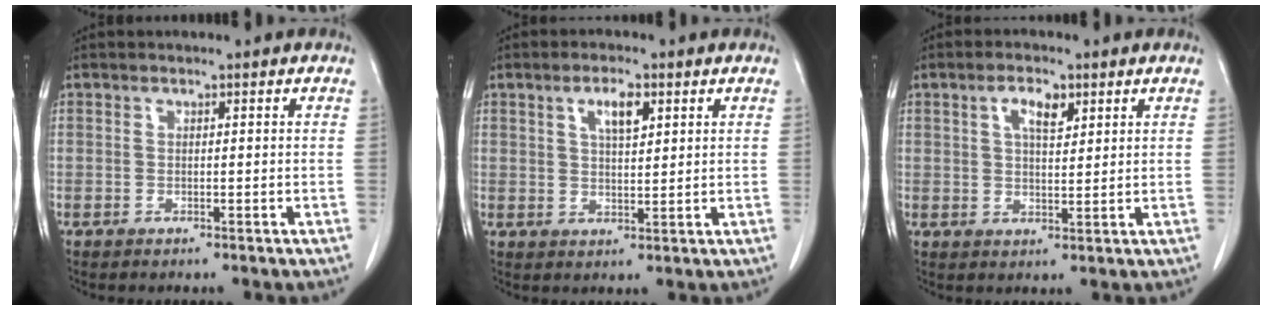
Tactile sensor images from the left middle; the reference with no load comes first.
{"total": 4.3, "force": [2.1, 1.3, 3.5], "torque": [-0.065, 0.000, 0.036]}
{"total": 4.1, "force": [2.0, 1.5, 3.2], "torque": [-0.060, 0.001, 0.034]}